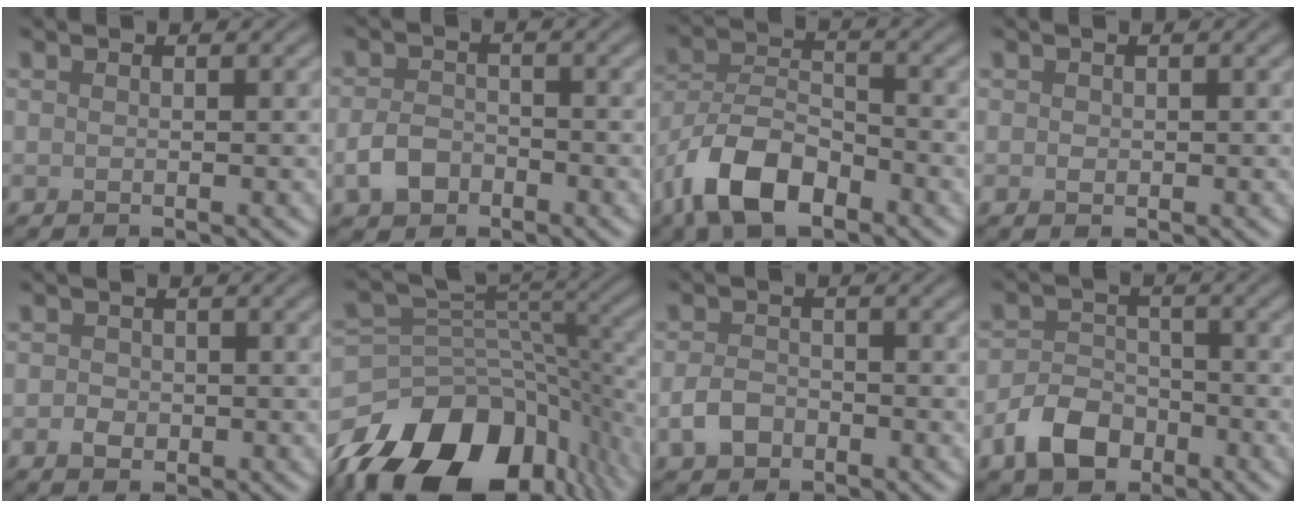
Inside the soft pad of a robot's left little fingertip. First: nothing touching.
{"total": 2.8, "force": [-1.4, 2.0, 1.4], "torque": [-0.025, 0.001, -0.033]}
{"total": 8.1, "force": [-5.0, 4.0, 5.0], "torque": [-0.089, 0.003, -0.106]}
{"total": 0.6, "force": [0.0, 0.5, 0.3], "torque": [-0.003, -0.003, -0.001]}
{"total": 1.4, "force": [-0.5, 1.2, 0.6], "torque": [-0.006, -0.001, -0.012]}
{"total": 14.8, "force": [-9.0, 8.6, 8.0], "torque": [-0.166, 0.005, -0.149]}
{"total": 2.5, "force": [-1.3, 1.7, 1.2], "torque": [-0.022, 0.001, -0.030]}
{"total": 4.9, "force": [-2.9, 3.2, 2.3], "torque": [-0.041, -0.001, -0.060]}